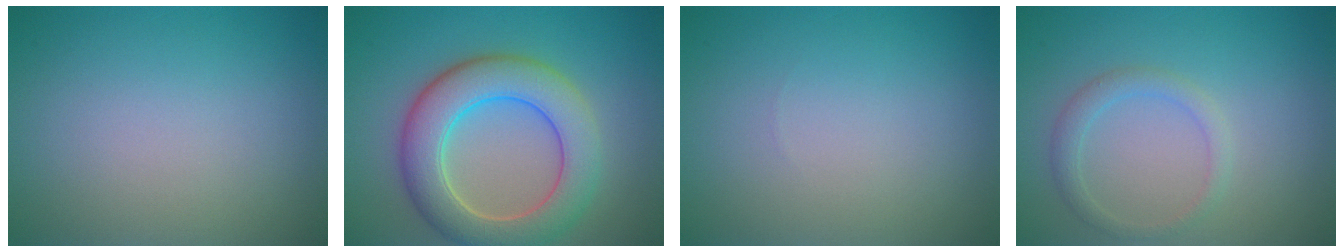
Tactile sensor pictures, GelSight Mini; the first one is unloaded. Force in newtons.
{"total": 7.6, "press": 7.6, "slide": 0.9}
{"total": 0.0}
{"total": 1.8, "press": 1.8, "slide": 0.1}